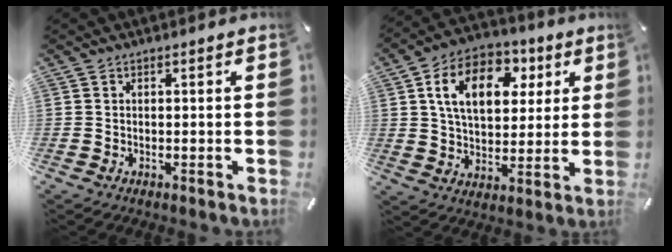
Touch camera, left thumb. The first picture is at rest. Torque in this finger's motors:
{"motor_torque": [0.49, 0.76, 1.46, -1.30, 0.44]}